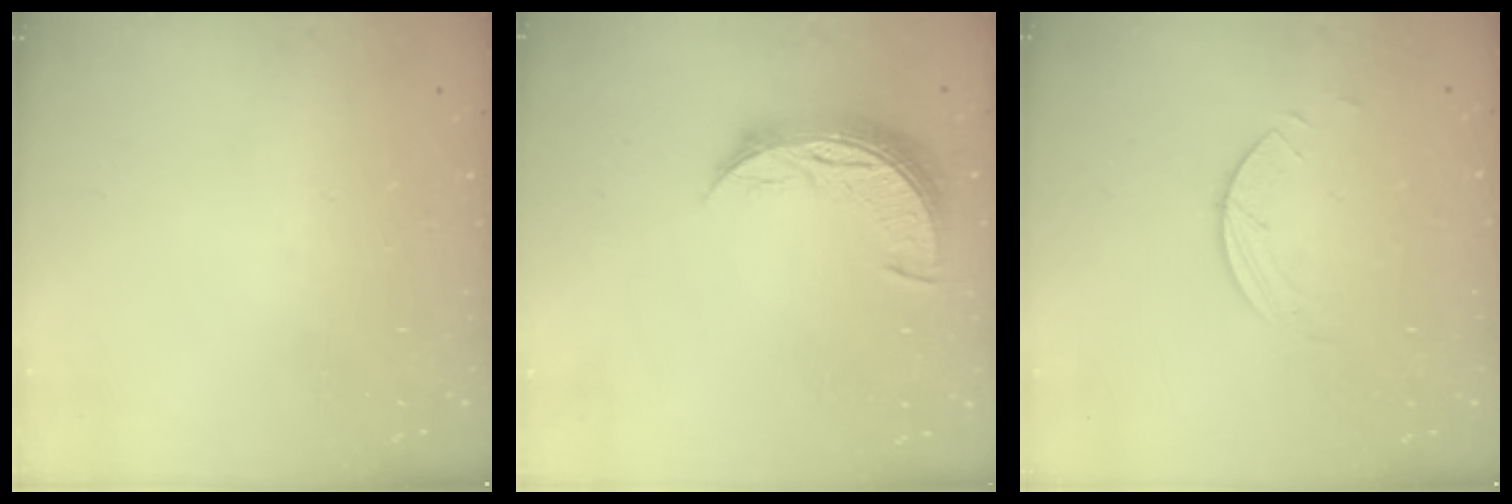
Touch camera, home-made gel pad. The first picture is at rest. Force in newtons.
{"total": 8.6, "press": 8.6, "slide": 0.8}
{"total": 1.7, "press": 1.7, "slide": 0.2}